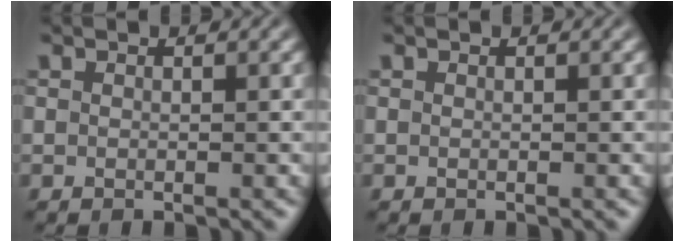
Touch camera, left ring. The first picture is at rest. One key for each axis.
{"total": 0.0}